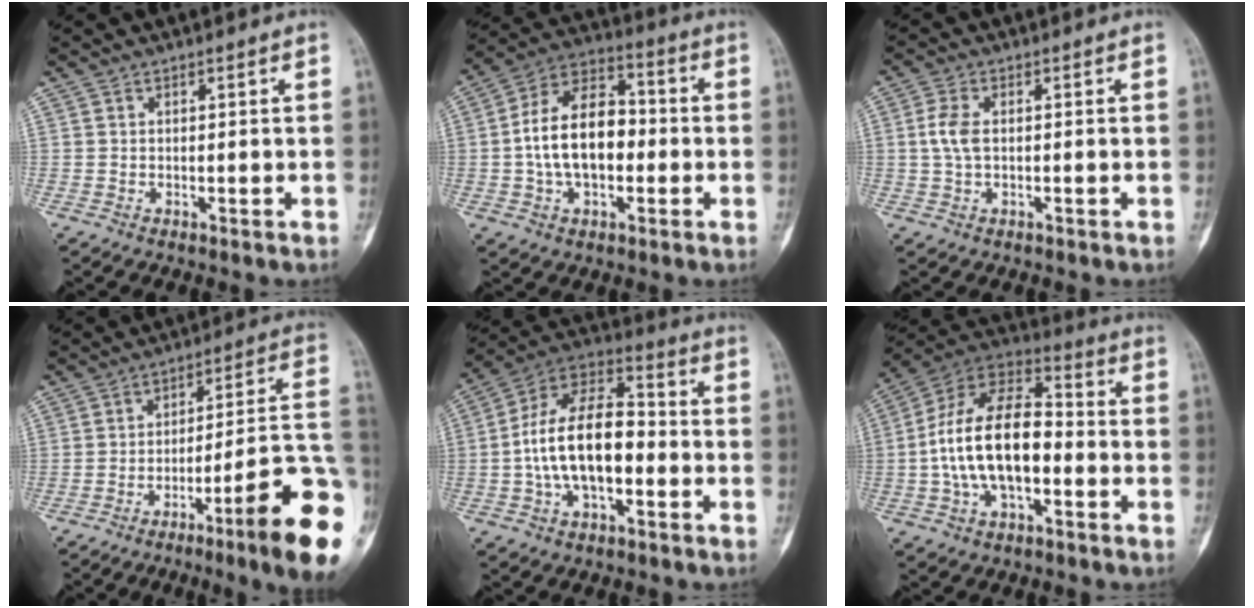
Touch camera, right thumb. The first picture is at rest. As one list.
[{"total": 15.6, "force": [-1.0, 9.6, 12.3], "torque": [-0.199, 0.036, -0.023]}, {"total": 4.3, "force": [0.2, 2.4, 3.6], "torque": [-0.085, 0.006, 0.001]}, {"total": 20.4, "force": [-8.1, 2.4, 18.5], "torque": [-0.194, 0.048, -0.117]}, {"total": 17.7, "force": [-2.5, 9.6, 14.7], "torque": [-0.255, 0.045, -0.049]}, {"total": 19.0, "force": [-2.4, 10.3, 15.8], "torque": [-0.281, 0.046, -0.047]}]